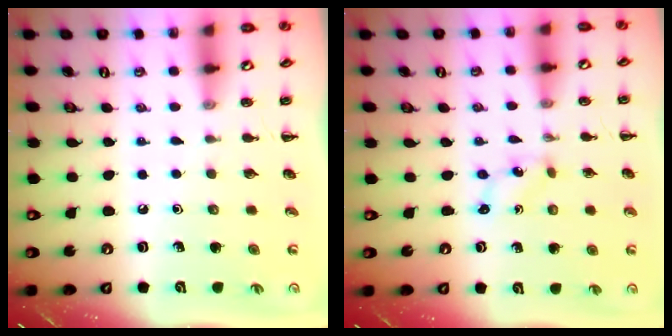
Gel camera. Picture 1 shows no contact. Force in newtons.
{"total": 0.6, "press": 0.5, "slide": 0.3}